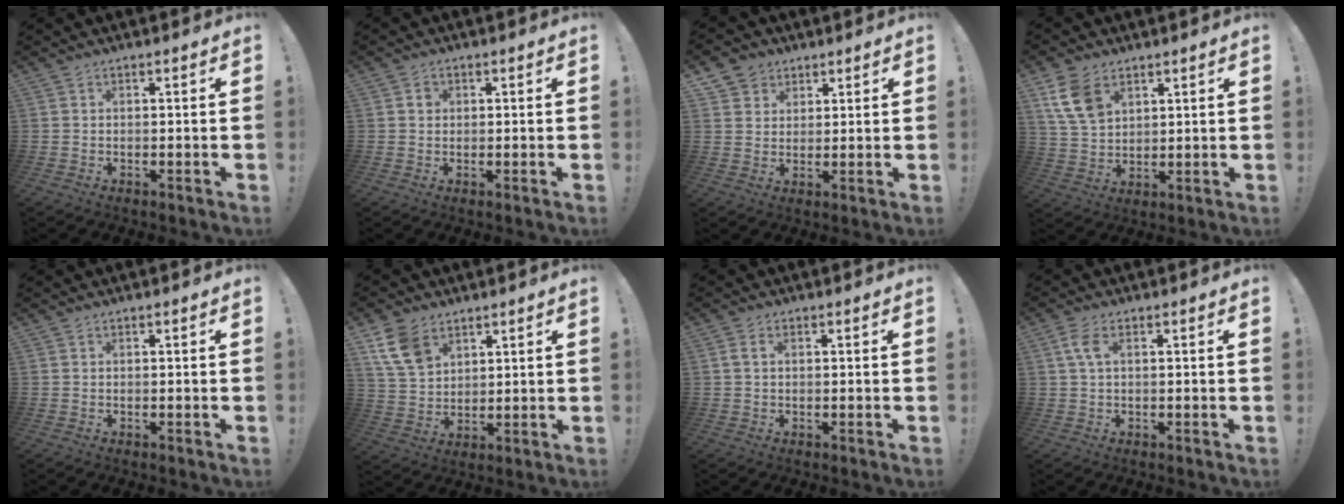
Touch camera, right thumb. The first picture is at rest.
{"total": 1.8, "force": [0.3, 1.7, 0.6], "torque": [0.004, -0.002, 0.003]}
{"total": 5.2, "force": [2.8, 4.4, 0.4], "torque": [-0.004, -0.019, 0.055]}
{"total": 10.6, "force": [5.5, 7.1, 5.7], "torque": [-0.111, -0.014, 0.111]}
{"total": 0.0}
{"total": 11.0, "force": [6.4, 7.2, 5.3], "torque": [-0.101, -0.019, 0.130]}
{"total": 2.0, "force": [0.6, 1.3, 1.5], "torque": [-0.034, 0.006, 0.013]}
{"total": 4.3, "force": [1.0, 1.8, 3.8], "torque": [-0.085, 0.004, 0.018]}